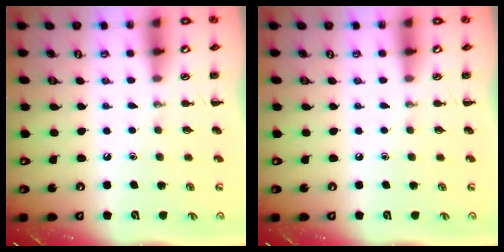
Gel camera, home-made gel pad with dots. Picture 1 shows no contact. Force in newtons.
{"total": 0.0}